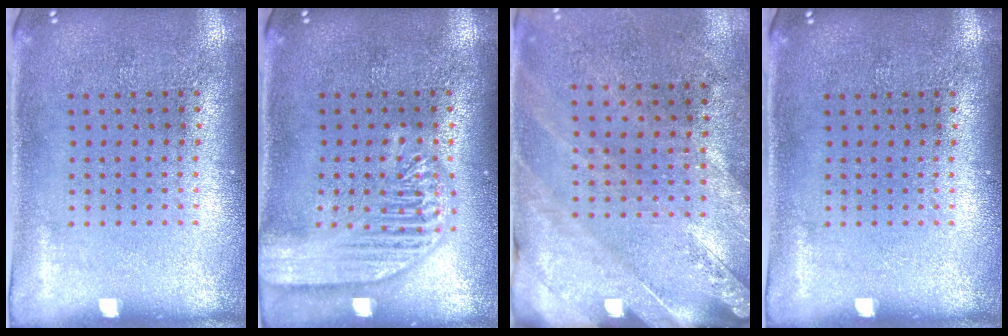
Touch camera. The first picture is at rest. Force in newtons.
{"total": 3.7, "press": 3.7, "slide": 0.4}
{"total": 2.5, "press": 2.0, "slide": 1.5}
{"total": 0.0}